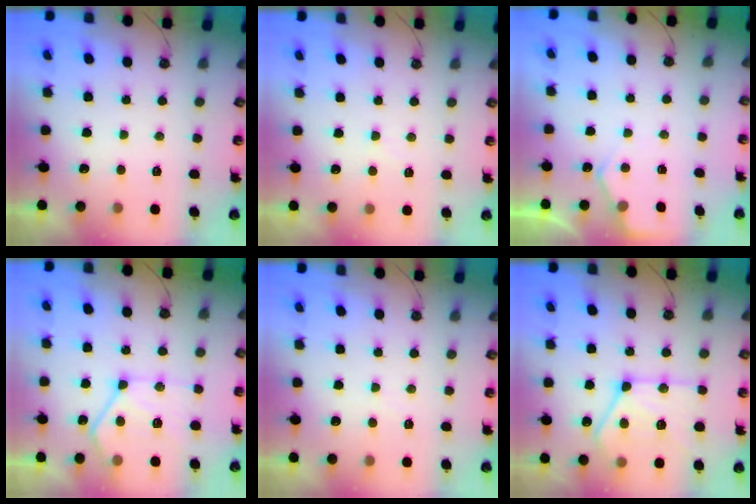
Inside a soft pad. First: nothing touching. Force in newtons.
{"total": 2.8, "press": 2.8, "slide": 0.4}
{"total": 4.4, "press": 4.3, "slide": 0.6}
{"total": 13.5, "press": 13.4, "slide": 1.2}
{"total": 3.9, "press": 3.9, "slide": 0.6}
{"total": 17.6, "press": 17.5, "slide": 1.7}